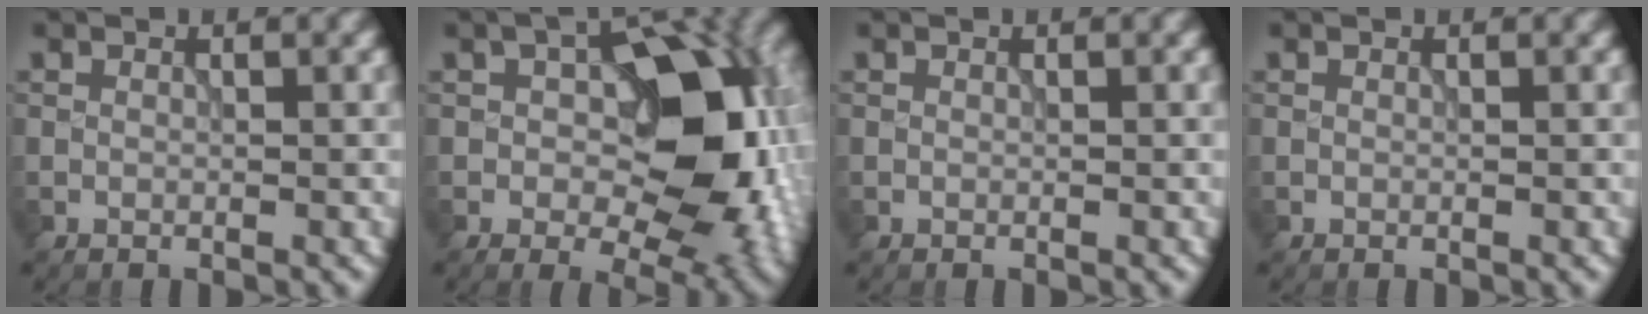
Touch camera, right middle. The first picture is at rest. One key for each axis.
{"total": 14.2, "fx": 0.2, "fy": 8.4, "fz": 11.4, "tx": -0.132, "ty": 0.003, "tz": 0.006}
{"total": 0.0}
{"total": 0.0}